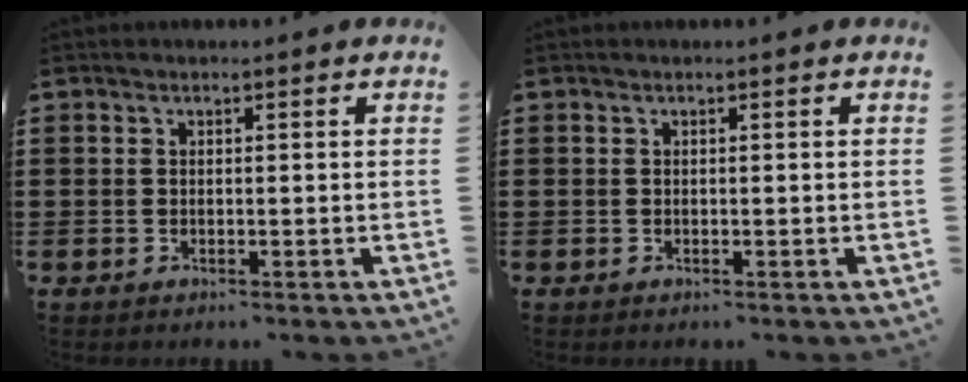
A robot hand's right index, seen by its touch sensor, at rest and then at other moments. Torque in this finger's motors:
{"motor_torque": [-0.12, 0.13, 0.00, 0.00]}